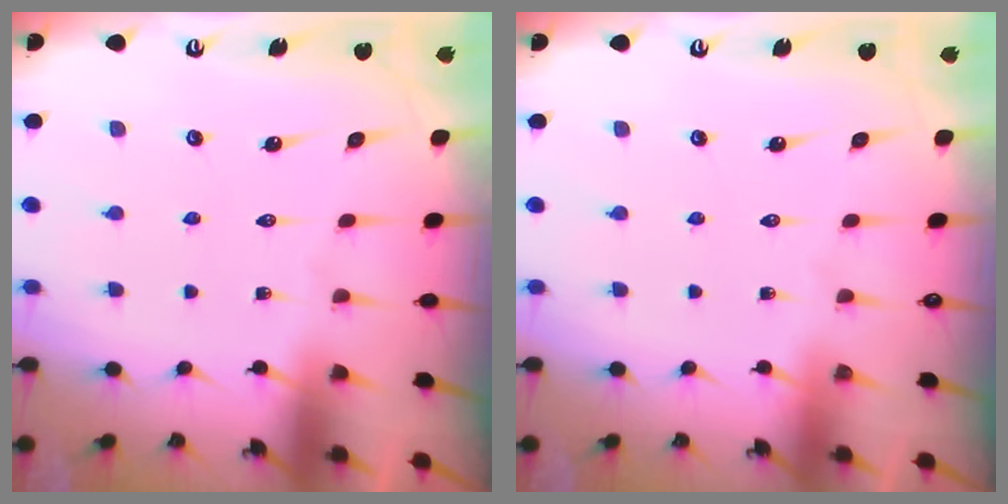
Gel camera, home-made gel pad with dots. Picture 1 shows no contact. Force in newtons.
{"total": 0.0}